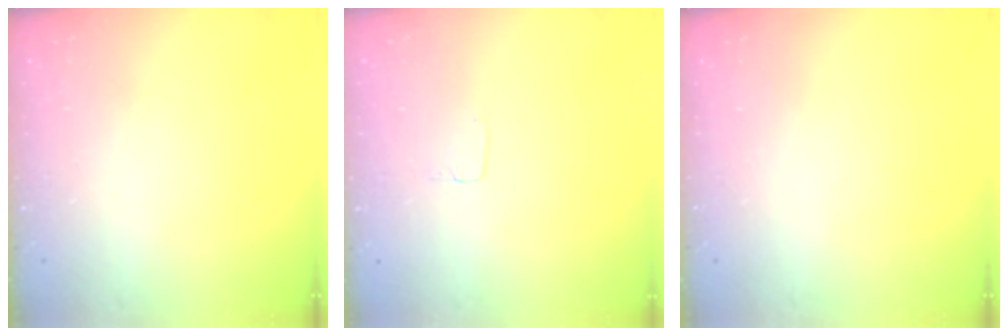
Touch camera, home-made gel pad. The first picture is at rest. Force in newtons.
{"total": 2.5, "press": 2.5, "slide": 0.1}
{"total": 0.0}